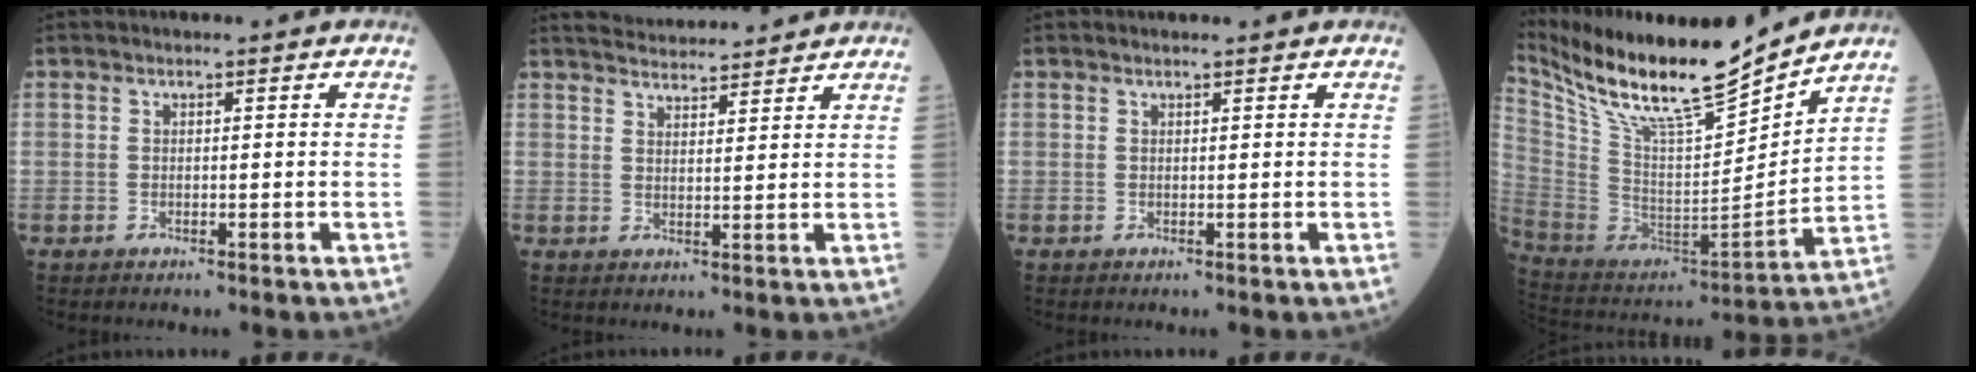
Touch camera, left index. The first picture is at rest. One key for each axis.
{"total": 10.0, "fx": 9.6, "fy": 1.2, "fz": 2.6, "tx": -0.044, "ty": 0.021, "tz": 0.141}
{"total": 1.1, "fx": 1.0, "fy": 0.0, "fz": 0.3, "tx": -0.007, "ty": 0.007, "tz": 0.017}
{"total": 19.9, "fx": 17.1, "fy": 1.5, "fz": 10.2, "tx": -0.196, "ty": -0.018, "tz": 0.312}